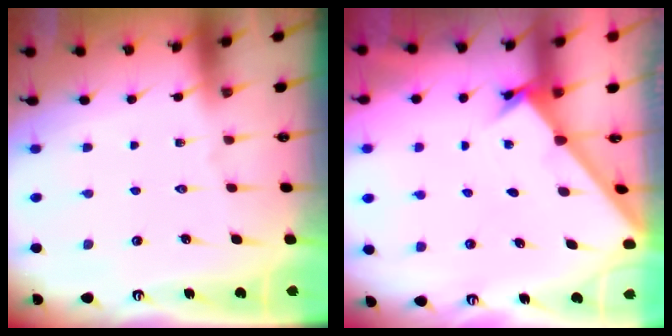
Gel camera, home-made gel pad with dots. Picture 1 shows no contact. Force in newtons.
{"total": 1.8, "press": 1.8, "slide": 0.2}